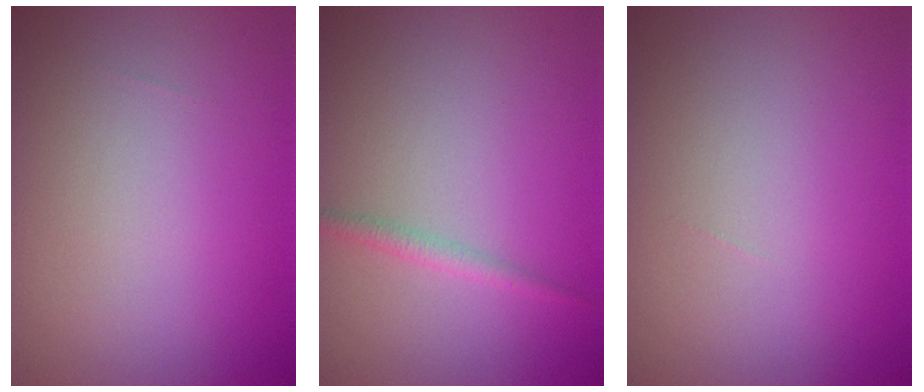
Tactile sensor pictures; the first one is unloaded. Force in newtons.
{"total": 1.3, "press": 1.3, "slide": 0.1}
{"total": 0.0}